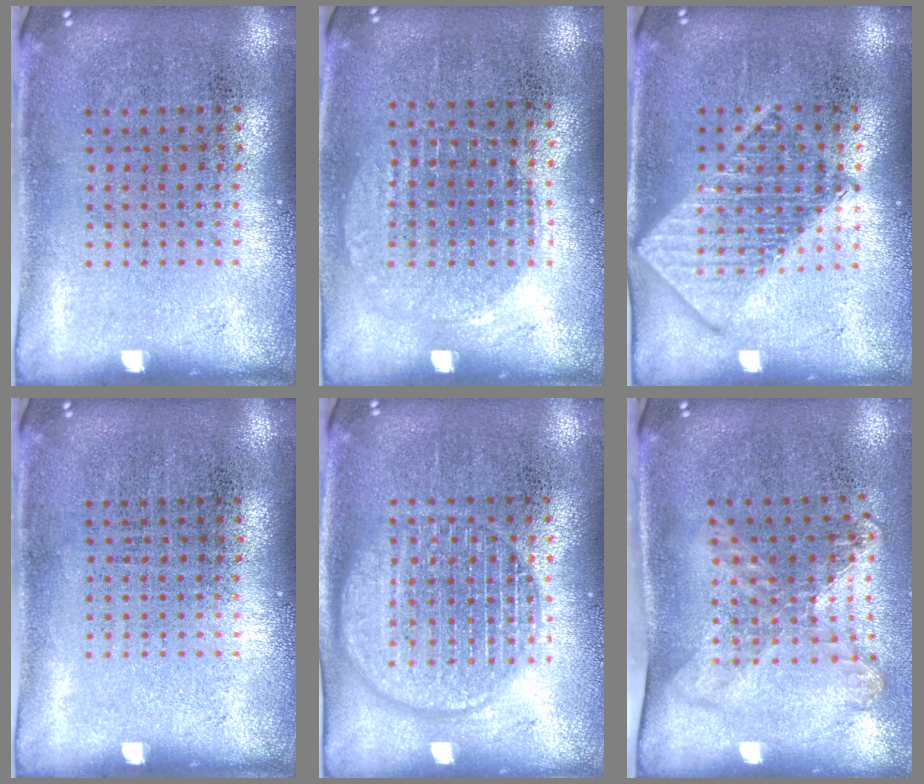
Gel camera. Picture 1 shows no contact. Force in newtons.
{"total": 1.0, "press": 0.9, "slide": 0.3}
{"total": 2.0, "press": 1.9, "slide": 0.2}
{"total": 0.0}
{"total": 2.3, "press": 2.3, "slide": 0.3}
{"total": 1.6, "press": 1.2, "slide": 1.0}